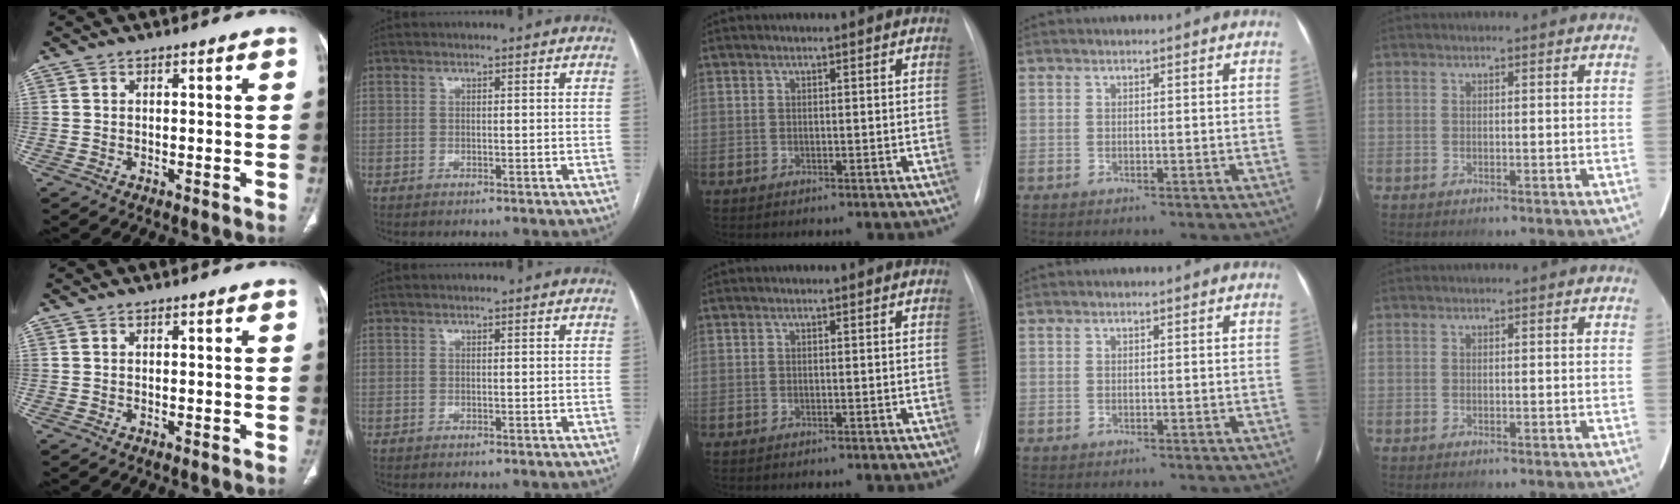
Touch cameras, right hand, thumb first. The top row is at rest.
{}